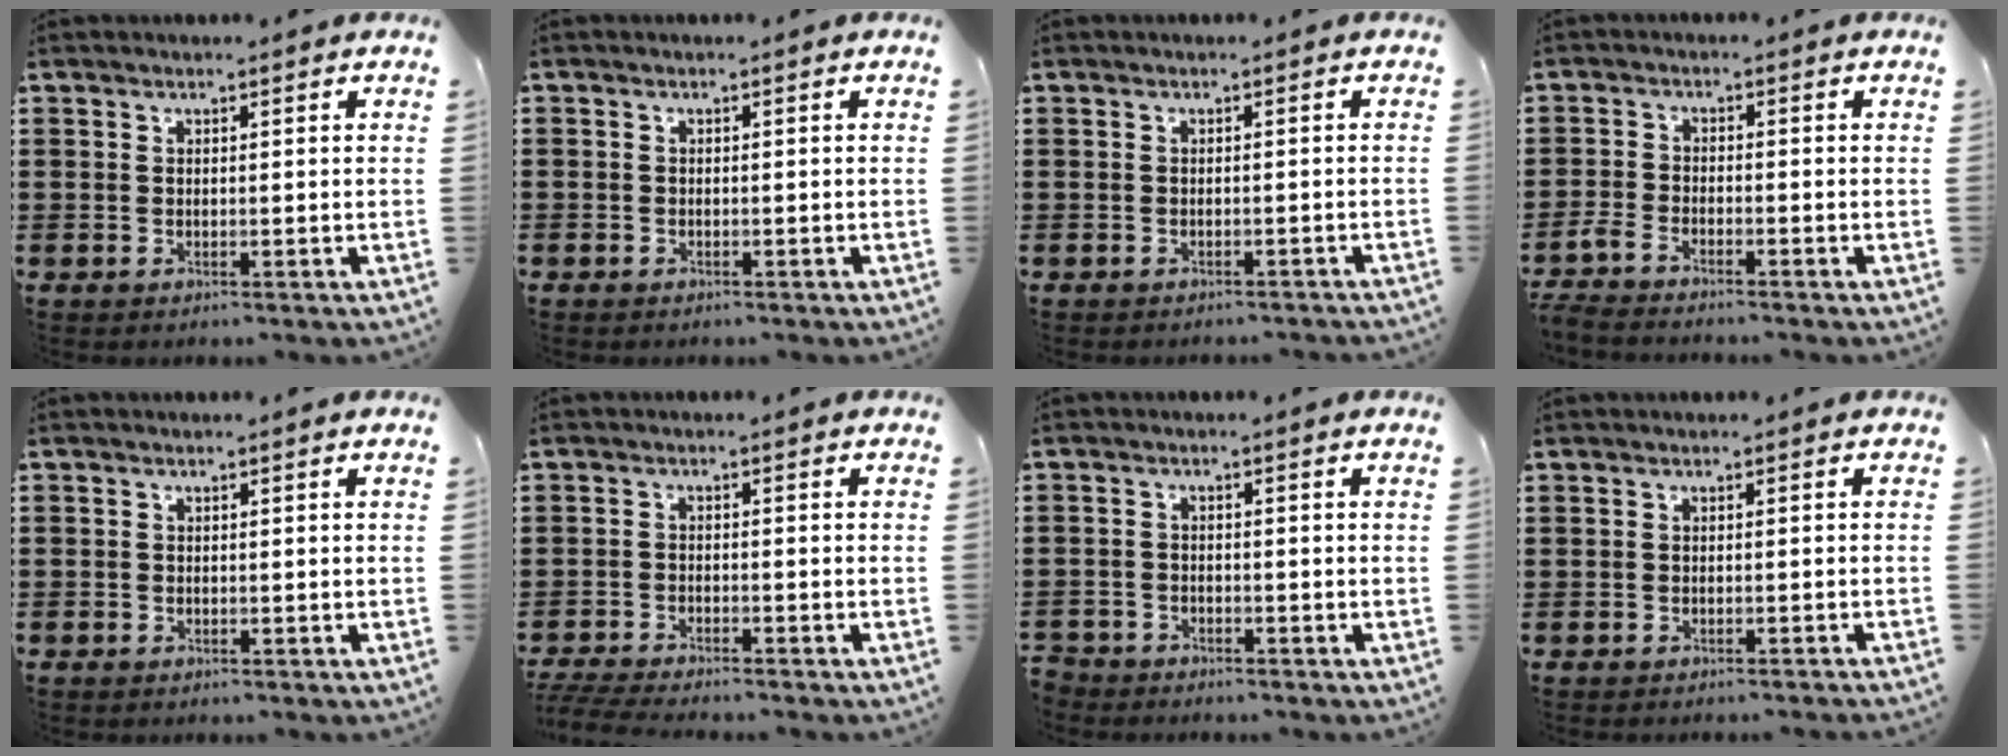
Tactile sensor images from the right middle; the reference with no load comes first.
{"total": 0.8, "force": [-0.6, 0.6, 0.0], "torque": [0.000, 0.001, -0.013]}
{"total": 0.7, "force": [-0.7, 0.0, 0.0], "torque": [-0.003, 0.000, -0.015]}
{"total": 2.6, "force": [-2.4, 0.1, 0.9], "torque": [-0.030, -0.003, -0.052]}
{"total": 0.8, "force": [-0.6, 0.5, -0.1], "torque": [0.000, 0.001, -0.014]}
{"total": 3.6, "force": [-3.6, 0.0, 0.7], "torque": [-0.027, -0.008, -0.076]}
{"total": 2.6, "force": [-2.5, 0.5, -0.4], "torque": [0.000, 0.000, -0.056]}
{"total": 0.9, "force": [-0.8, -0.2, 0.0], "torque": [-0.003, -0.001, -0.017]}